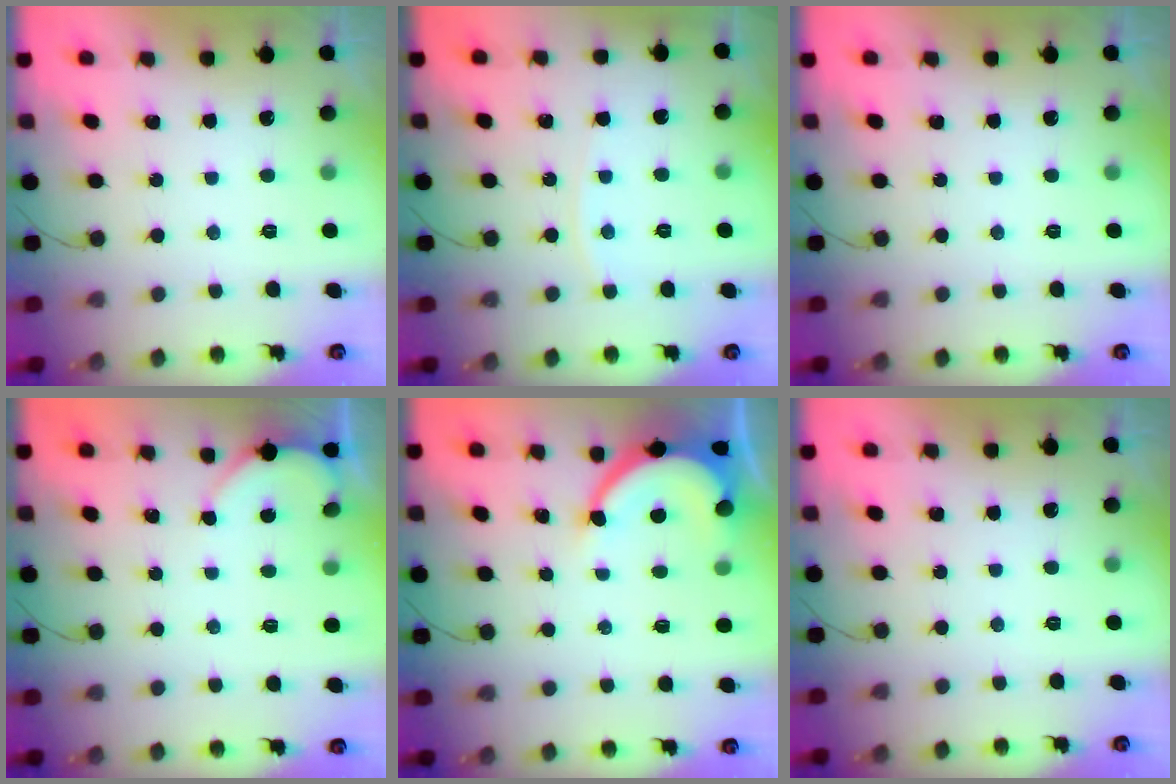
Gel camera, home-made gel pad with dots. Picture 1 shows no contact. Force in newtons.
{"total": 2.6, "press": 2.5, "slide": 0.4}
{"total": 0.0}
{"total": 2.0, "press": 2.0, "slide": 0.2}
{"total": 7.5, "press": 7.4, "slide": 0.9}
{"total": 0.0}